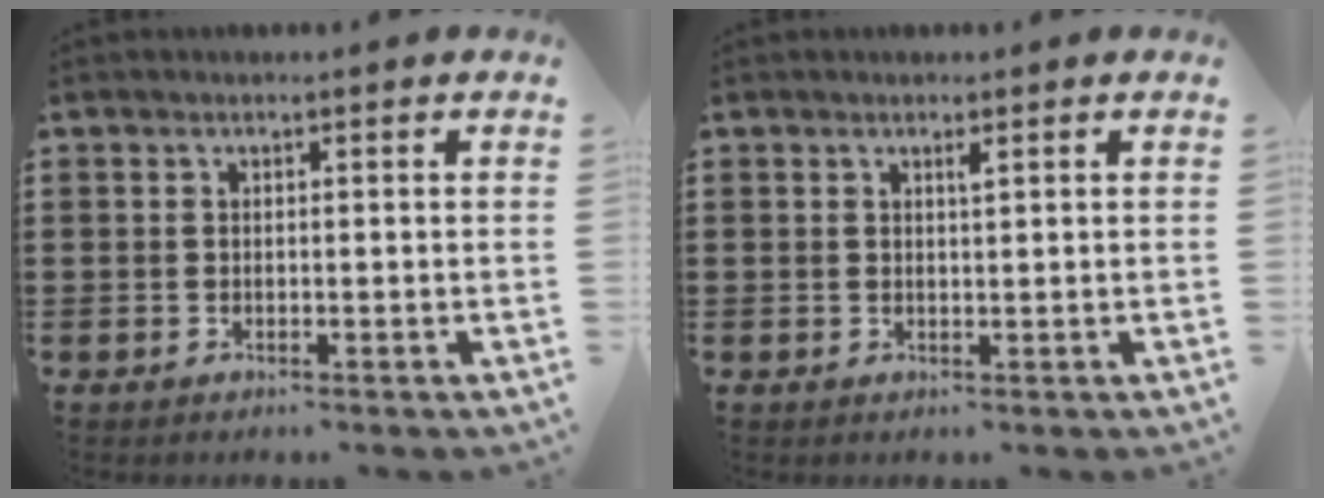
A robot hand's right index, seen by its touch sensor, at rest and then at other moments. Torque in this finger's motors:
{"motor_torque": [0.32, 0.02, 0.04, 0.03]}